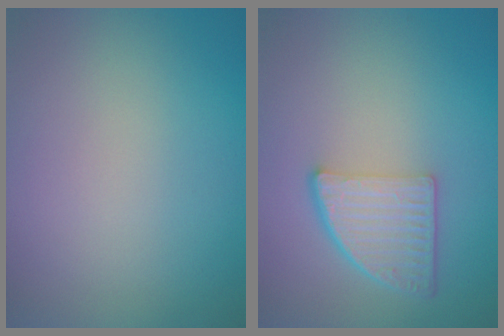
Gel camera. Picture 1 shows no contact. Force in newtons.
{"total": 5.1, "press": 3.8, "slide": 3.5}